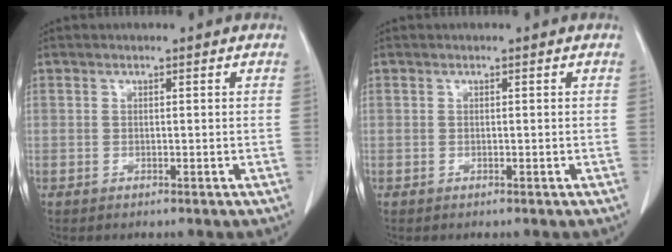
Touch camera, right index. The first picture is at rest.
{"total": 0.0}